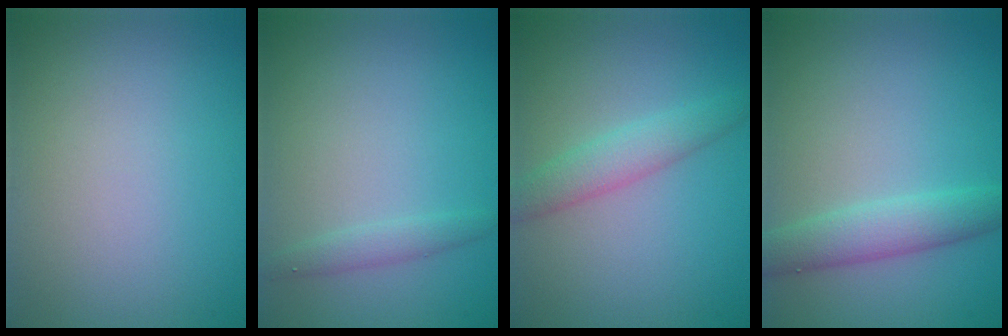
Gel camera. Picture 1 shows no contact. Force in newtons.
{"total": 1.3, "press": 1.3, "slide": 0.1}
{"total": 2.7, "press": 2.7, "slide": 0.1}
{"total": 3.3, "press": 3.3, "slide": 0.1}